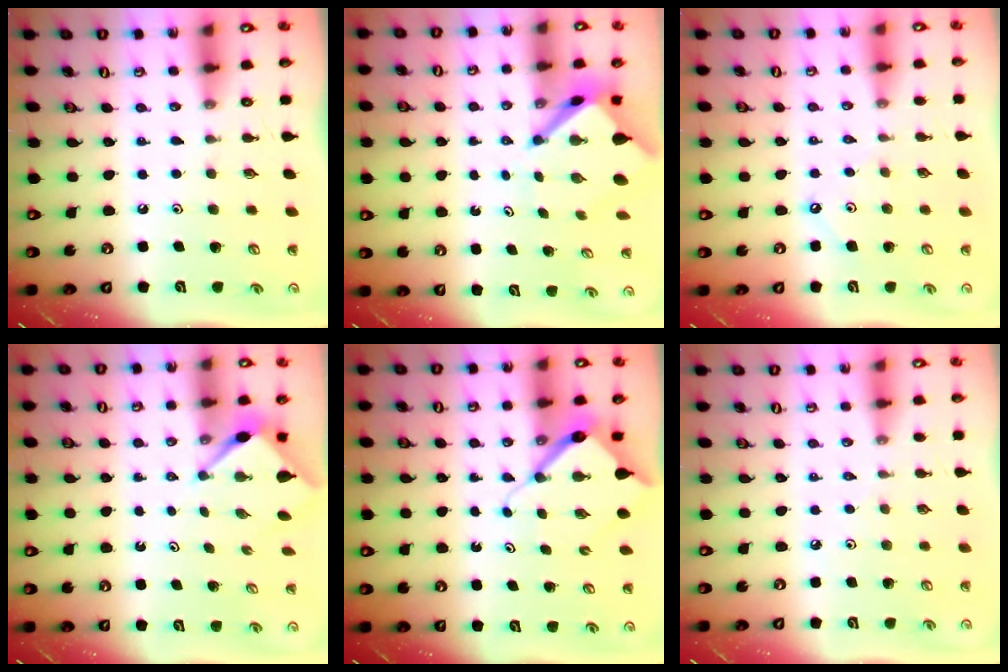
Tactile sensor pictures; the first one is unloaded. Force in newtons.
{"total": 5.2, "press": 5.1, "slide": 0.5}
{"total": 3.0, "press": 2.9, "slide": 0.4}
{"total": 3.1, "press": 3.1, "slide": 0.3}
{"total": 7.4, "press": 7.4, "slide": 0.7}
{"total": 2.7, "press": 2.6, "slide": 0.6}